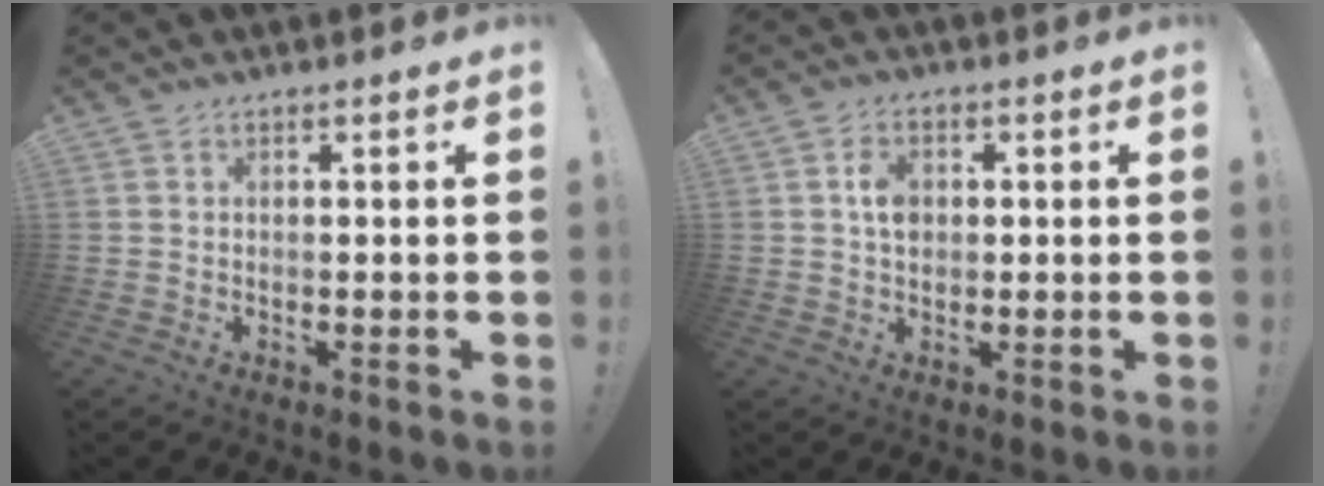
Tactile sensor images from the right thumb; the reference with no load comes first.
{"total": 5.5, "force": [0.7, 4.3, 3.4], "torque": [-0.049, 0.004, 0.013]}